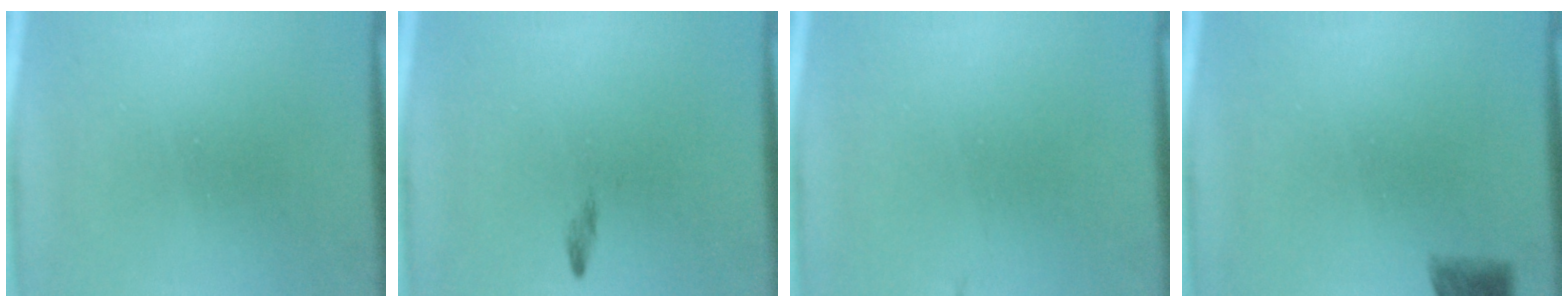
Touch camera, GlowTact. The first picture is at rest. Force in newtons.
{"total": 0.7}
{"total": 1.6}
{"total": 3.4}